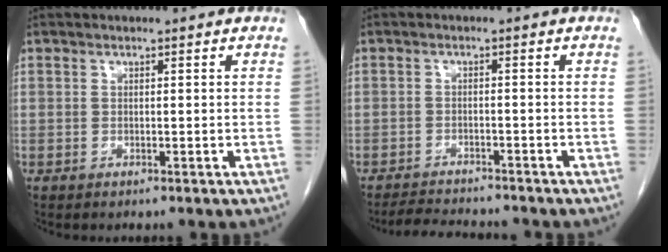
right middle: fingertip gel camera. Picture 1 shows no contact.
{"total": 5.6, "force": [-5.4, 0.5, 1.4], "torque": [-0.024, -0.012, -0.088]}